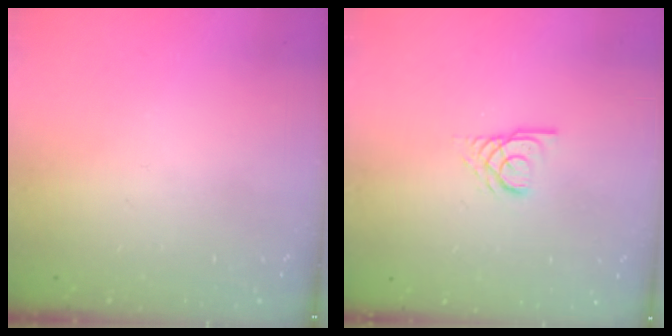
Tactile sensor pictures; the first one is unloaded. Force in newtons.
{"total": 2.9, "press": 2.9, "slide": 0.1}